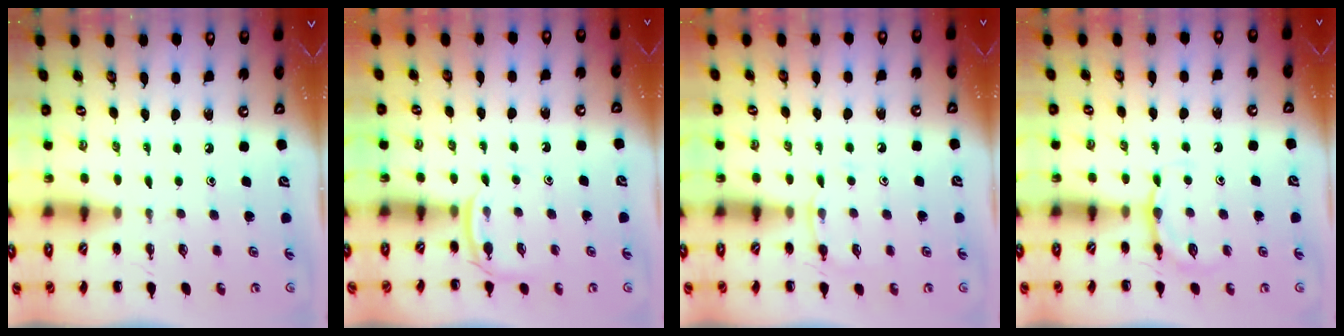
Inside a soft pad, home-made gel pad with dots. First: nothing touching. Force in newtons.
{"total": 3.8, "press": 3.6, "slide": 1.2}
{"total": 4.8, "press": 4.5, "slide": 1.7}
{"total": 4.0, "press": 3.7, "slide": 1.5}